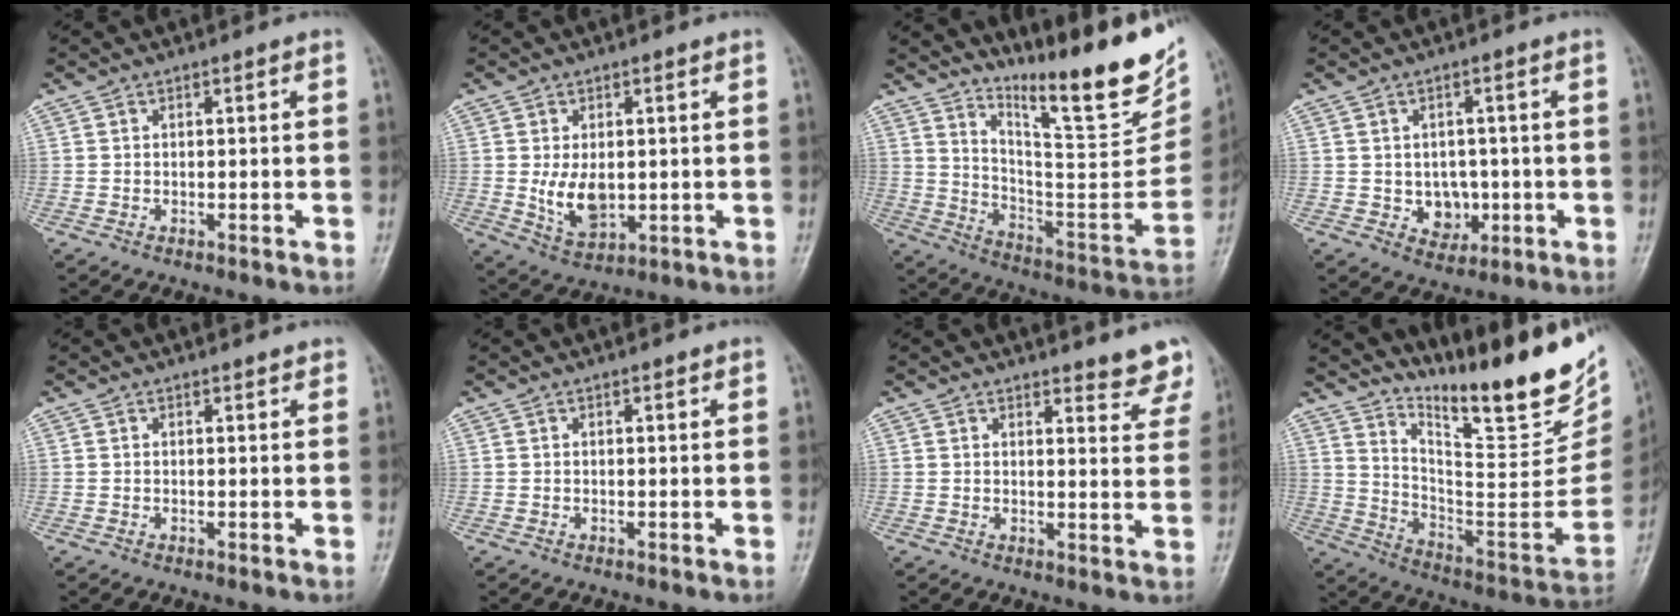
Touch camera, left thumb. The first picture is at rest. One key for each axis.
{"total": 6.9, "fx": 0.1, "fy": 4.3, "fz": 5.4, "tx": -0.083, "ty": -0.015, "tz": 0.016}
{"total": 22.4, "fx": 16.4, "fy": 4.3, "fz": 14.6, "tx": -0.186, "ty": -0.106, "tz": 0.265}
{"total": 5.2, "fx": -0.7, "fy": 4.4, "fz": 2.8, "tx": -0.009, "ty": 0.004, "tz": 0.000}
{"total": 1.0, "fx": 0.9, "fy": 0.4, "fz": 0.2, "tx": 0.000, "ty": -0.004, "tz": 0.010}
{"total": 0.5, "fx": 0.4, "fy": 0.2, "fz": 0.3, "tx": -0.006, "ty": -0.002, "tz": 0.005}
{"total": 6.3, "fx": 6.0, "fy": 1.6, "fz": 1.5, "tx": 0.011, "ty": -0.041, "tz": 0.052}
{"total": 25.2, "fx": 18.8, "fy": 6.2, "fz": 15.6, "tx": -0.198, "ty": -0.121, "tz": 0.291}